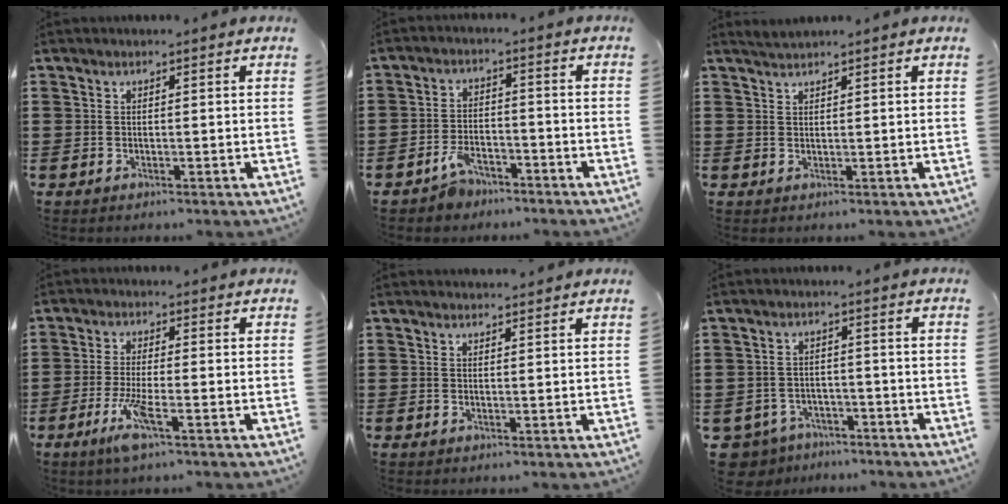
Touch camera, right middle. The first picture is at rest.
{"total": 3.7, "force": [-3.2, 1.6, 1.2], "torque": [-0.030, 0.009, -0.064]}
{"total": 1.6, "force": [1.5, -0.3, 0.5], "torque": [-0.013, -0.001, 0.030]}
{"total": 5.8, "force": [-2.8, 0.8, 5.0], "torque": [-0.108, -0.013, -0.052]}
{"total": 1.1, "force": [1.1, 0.0, 0.0], "torque": [-0.002, -0.003, 0.021]}
{"total": 3.4, "force": [-3.2, 1.1, 0.2], "torque": [-0.026, -0.002, -0.071]}